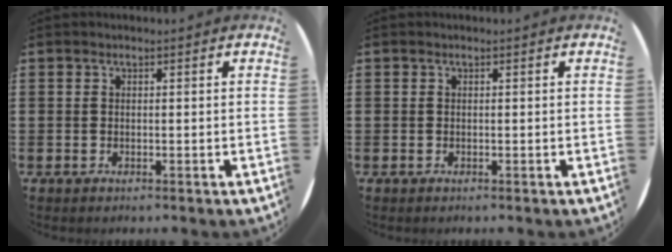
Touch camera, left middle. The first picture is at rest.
{"total": 0.0}